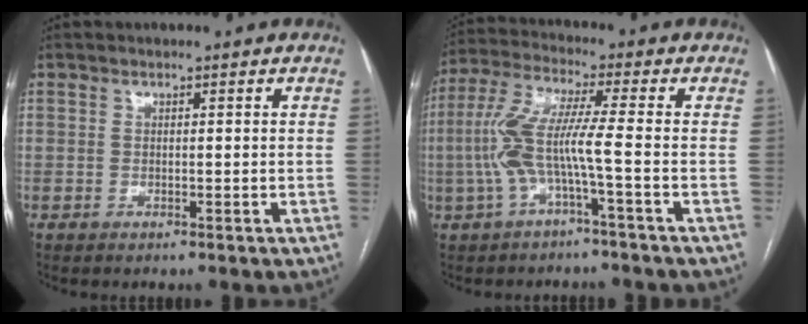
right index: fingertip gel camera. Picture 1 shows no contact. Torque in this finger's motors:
{"motor_torque": [1.50, -0.44, 0.77, 0.21]}